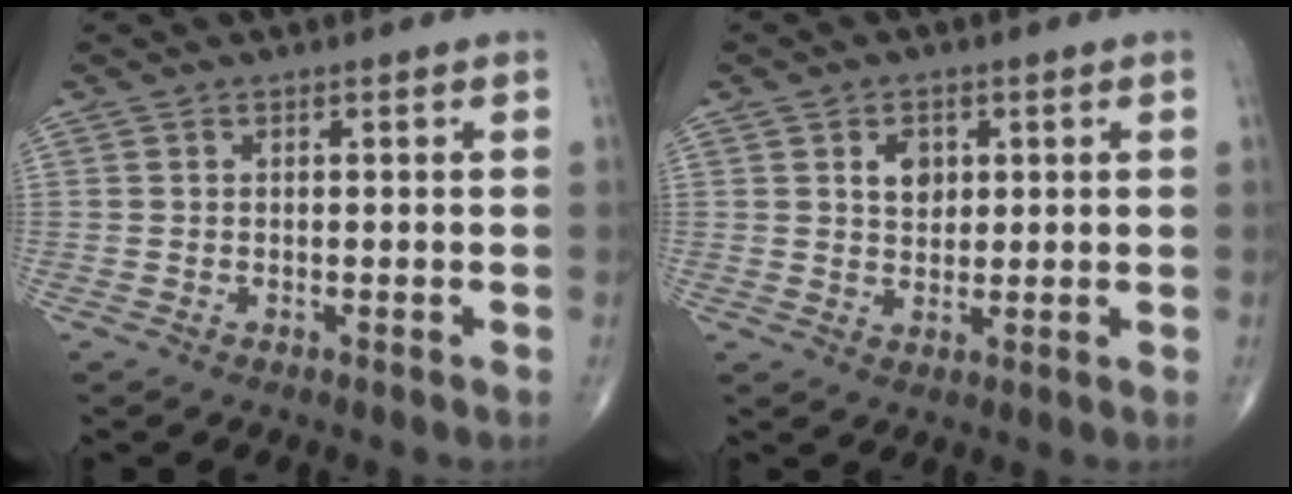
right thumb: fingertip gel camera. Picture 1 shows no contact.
{"total": 4.3, "force": [1.4, 3.1, 2.6], "torque": [-0.024, -0.008, 0.025]}